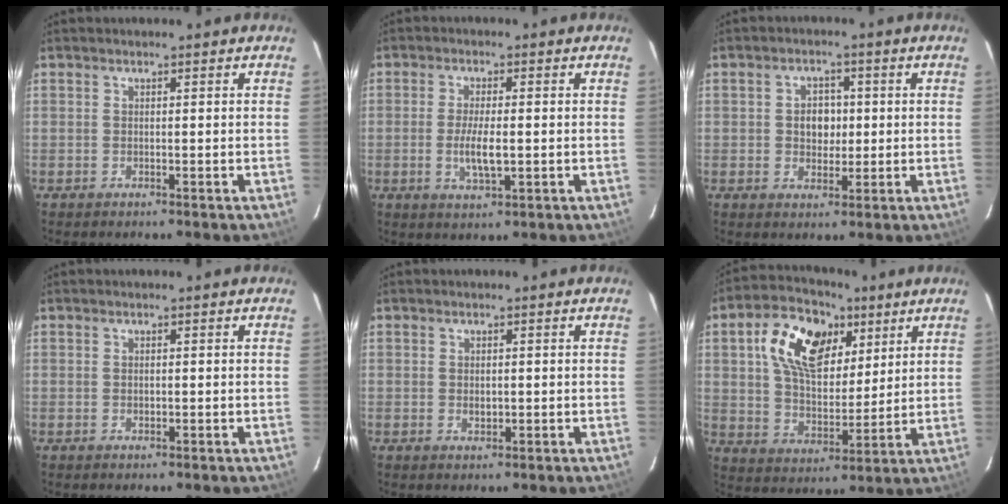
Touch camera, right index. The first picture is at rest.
{"total": 5.5, "force": [-0.9, 1.6, 5.1], "torque": [-0.100, -0.008, -0.015]}
{"total": 4.6, "force": [0.2, 3.7, 2.7], "torque": [-0.045, 0.010, 0.007]}
{"total": 0.7, "force": [0.0, 0.5, 0.5], "torque": [-0.006, 0.001, 0.000]}
{"total": 1.6, "force": [-0.1, 1.2, 1.1], "torque": [-0.016, 0.000, 0.000]}
{"total": 16.8, "force": [6.9, 10.1, 11.5], "torque": [-0.220, 0.032, 0.121]}